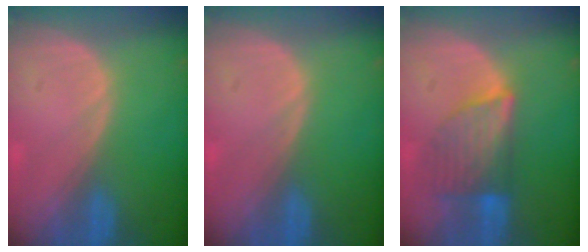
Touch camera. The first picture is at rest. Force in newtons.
{"total": 0.0}
{"total": 6.9, "press": 6.6, "slide": 2.0}